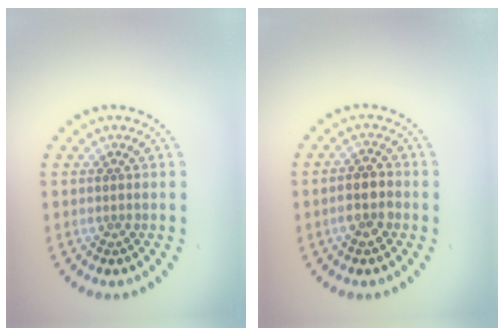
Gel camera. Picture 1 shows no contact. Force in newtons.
{"total": 2.6, "press": 2.4, "slide": 1.0}